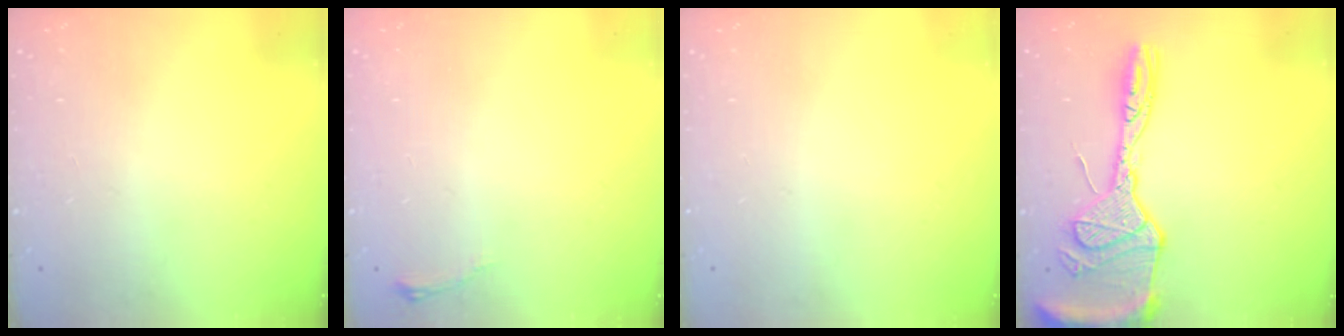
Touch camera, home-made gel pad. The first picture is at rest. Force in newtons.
{"total": 3.1, "press": 3.1, "slide": 0.5}
{"total": 0.0}
{"total": 17.8, "press": 17.7, "slide": 1.7}